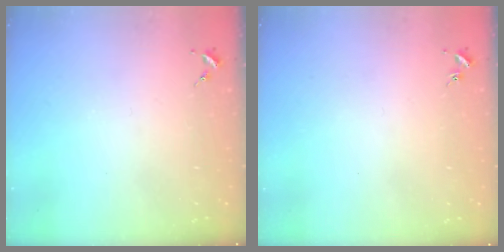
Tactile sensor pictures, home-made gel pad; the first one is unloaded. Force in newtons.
{"total": 0.9, "press": 0.8, "slide": 0.2}